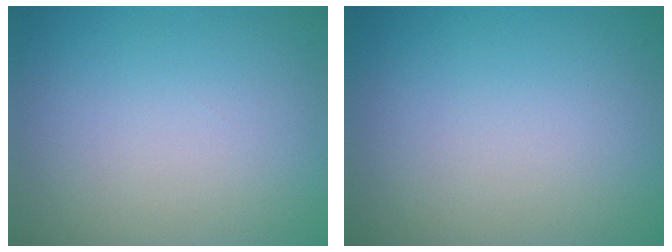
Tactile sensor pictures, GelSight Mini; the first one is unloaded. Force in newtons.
{"total": 0.0}